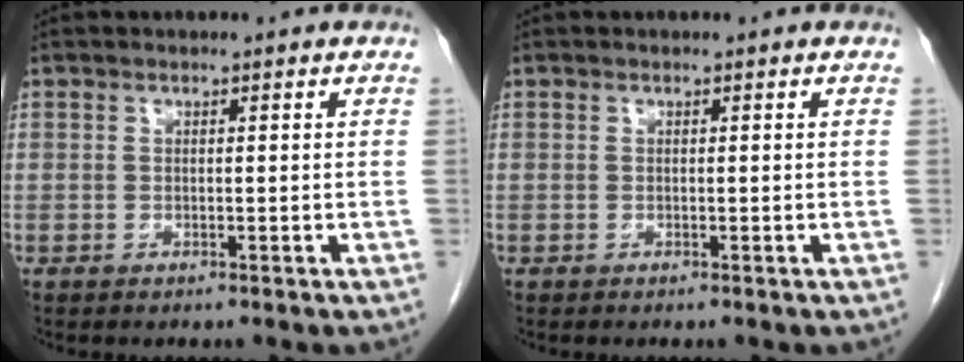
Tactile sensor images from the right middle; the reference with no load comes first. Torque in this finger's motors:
{"motor_torque": [0.26, -0.06, 0.03, 0.01]}